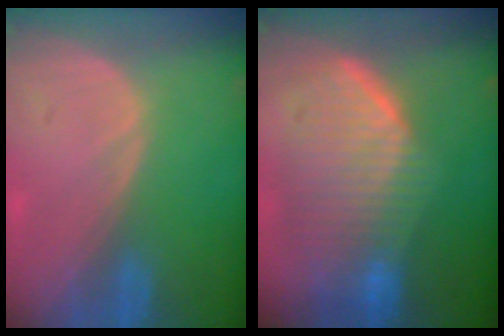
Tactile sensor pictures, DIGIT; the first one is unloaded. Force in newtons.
{"total": 10.0, "press": 9.0, "slide": 4.4}